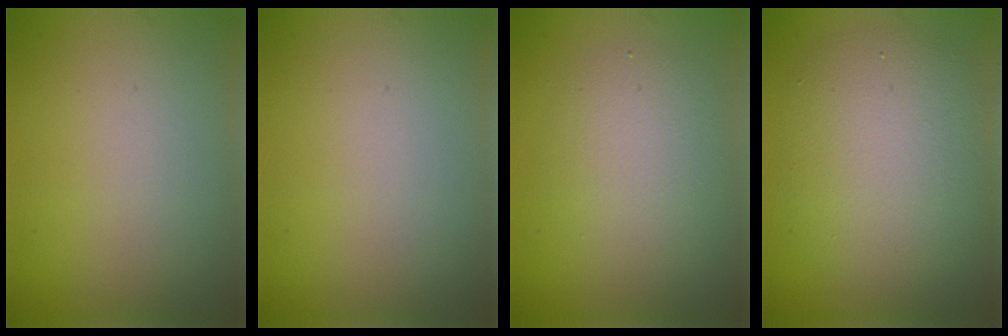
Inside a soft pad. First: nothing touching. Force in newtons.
{"total": 0.0}
{"total": 3.3, "press": 3.3, "slide": 0.3}
{"total": 6.7, "press": 6.7, "slide": 0.4}